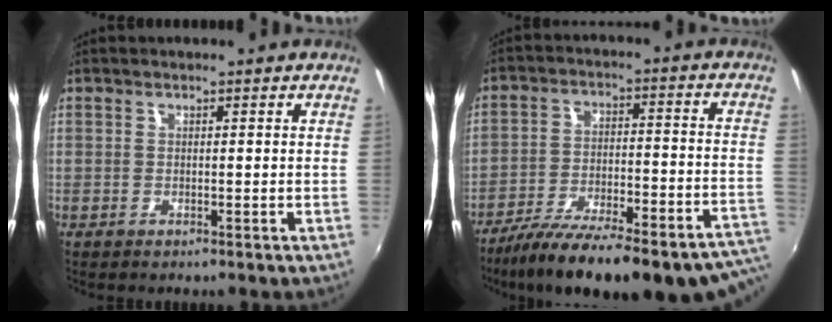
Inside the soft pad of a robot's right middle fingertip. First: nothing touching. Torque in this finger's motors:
{"motor_torque": [1.29, -0.85, 0.27, 0.17]}